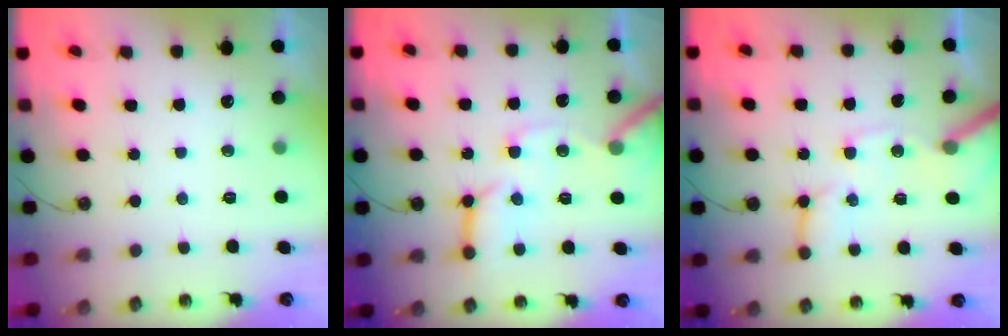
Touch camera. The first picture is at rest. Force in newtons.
{"total": 14.7, "press": 14.7, "slide": 1.6}
{"total": 11.3, "press": 11.2, "slide": 1.3}